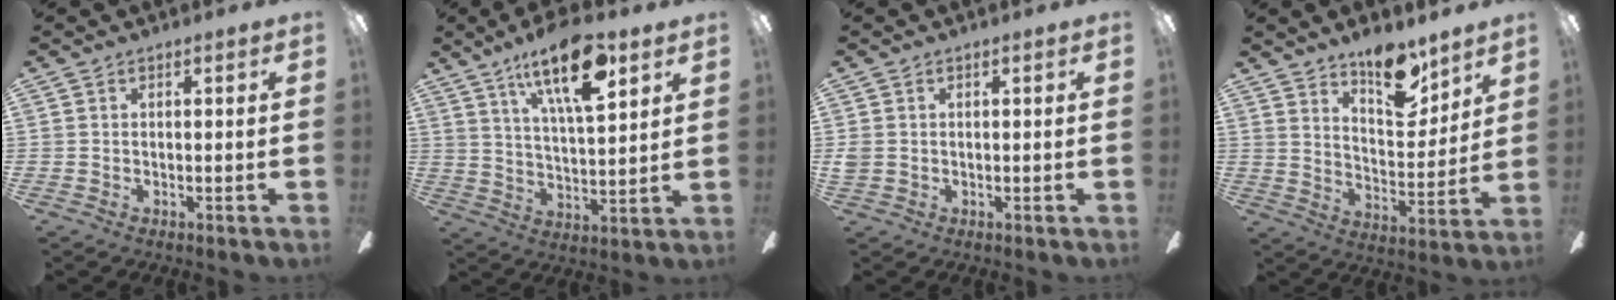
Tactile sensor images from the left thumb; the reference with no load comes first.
{"total": 17.2, "force": [10.6, 5.9, 12.3], "torque": [-0.203, -0.042, 0.173]}
{"total": 1.6, "force": [0.2, 1.4, 0.7], "torque": [-0.015, 0.005, 0.003]}
{"total": 13.8, "force": [10.4, 5.7, 7.0], "torque": [-0.094, -0.067, 0.183]}